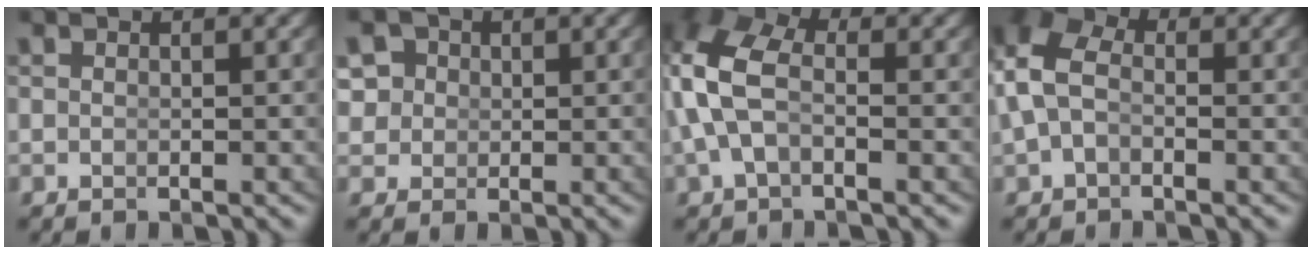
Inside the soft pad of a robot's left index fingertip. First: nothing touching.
{"total": 5.4, "force": [1.5, 4.6, 2.3], "torque": [-0.056, -0.011, 0.028]}
{"total": 6.3, "force": [0.8, 4.6, 4.3], "torque": [-0.116, -0.004, 0.009]}
{"total": 5.7, "force": [0.8, 4.6, 3.3], "torque": [-0.084, 0.003, 0.007]}